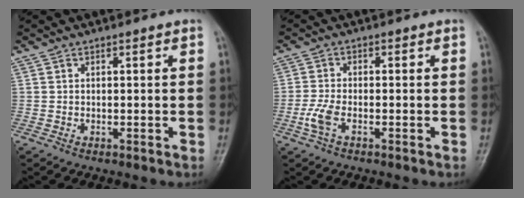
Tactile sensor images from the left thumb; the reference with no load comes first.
{"total": 4.0, "force": [-1.7, 1.7, 3.1], "torque": [-0.079, 0.007, -0.038]}